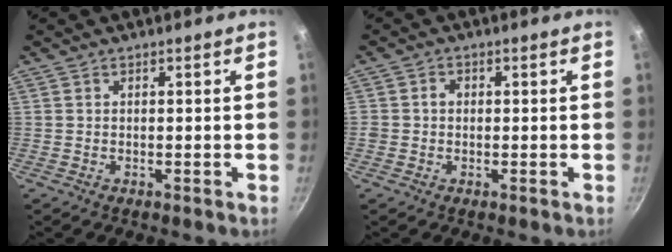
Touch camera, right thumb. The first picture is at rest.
{"total": 1.8, "force": [-0.1, 1.6, 0.8], "torque": [-0.007, 0.007, -0.004]}